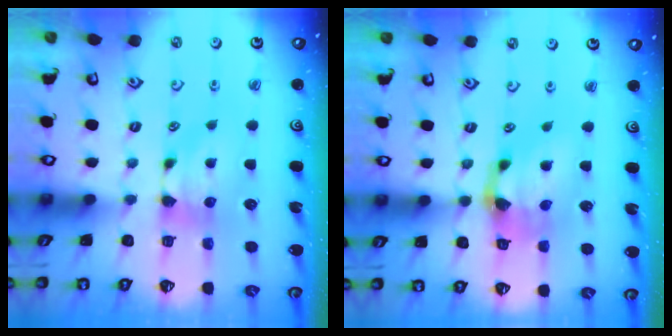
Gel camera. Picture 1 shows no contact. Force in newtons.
{"total": 5.1, "press": 4.4, "slide": 2.4}